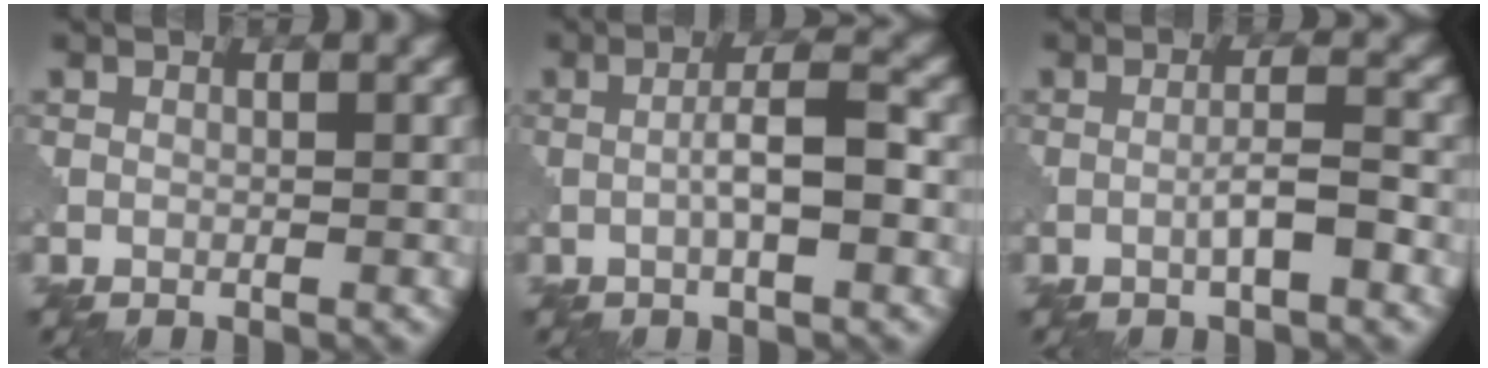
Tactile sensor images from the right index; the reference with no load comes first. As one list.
[{"total": 3.8, "force": [-0.6, 0.7, 3.7], "torque": [-0.065, 0.007, -0.015]}, {"total": 2.5, "force": [-1.0, 0.2, 2.3], "torque": [-0.039, 0.009, -0.019]}]